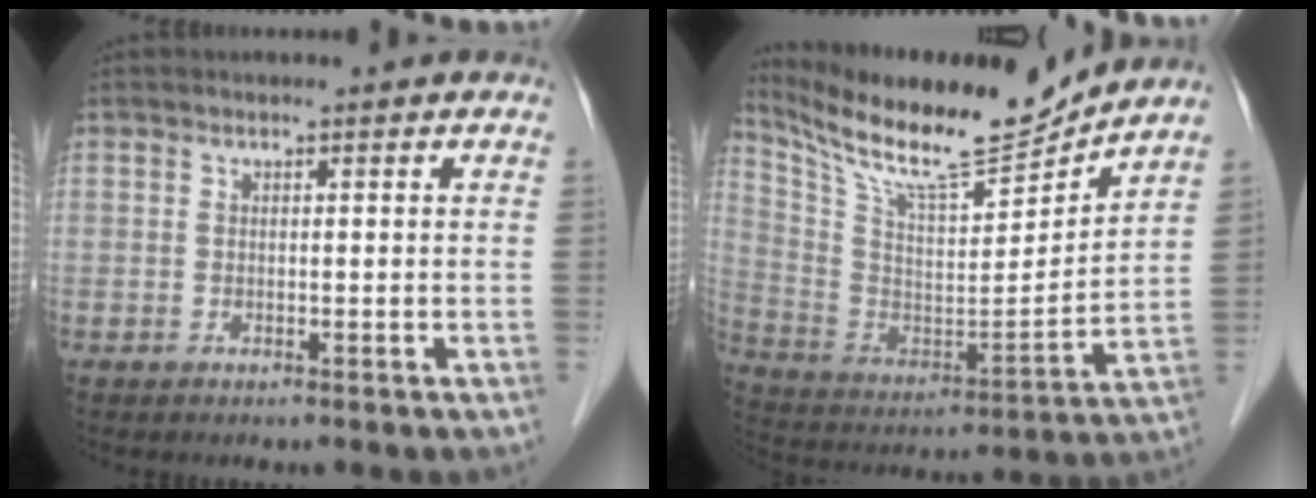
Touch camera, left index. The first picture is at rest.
{"total": 18.0, "force": [15.9, 1.5, 8.2], "torque": [-0.164, -0.012, 0.282]}